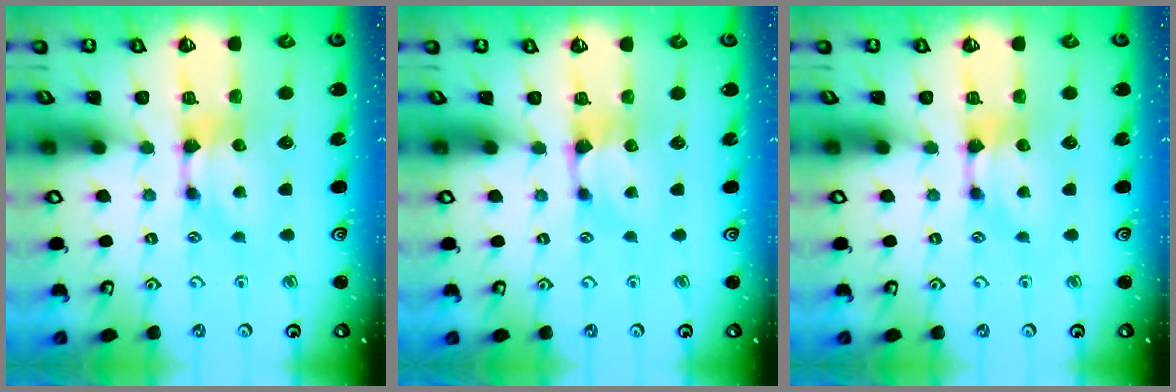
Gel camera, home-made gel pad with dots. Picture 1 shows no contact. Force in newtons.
{"total": 0.0}
{"total": 0.0}